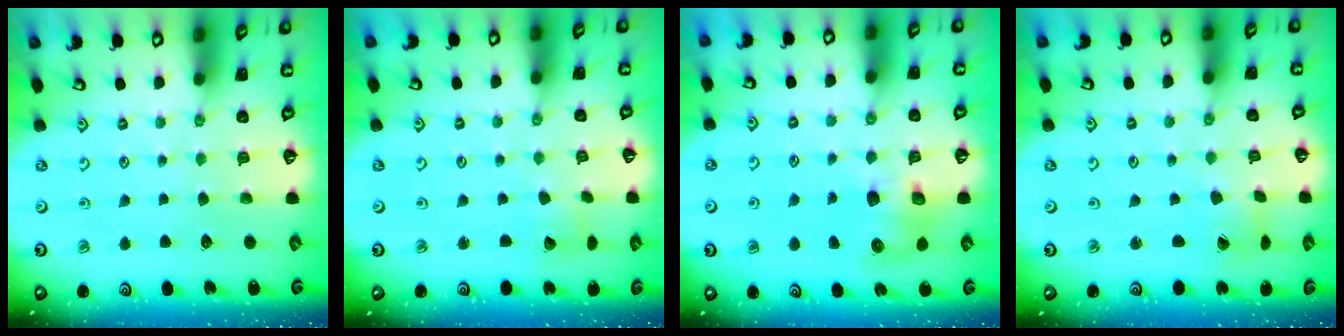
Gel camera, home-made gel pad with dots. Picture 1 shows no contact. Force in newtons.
{"total": 3.0, "press": 2.9, "slide": 0.4}
{"total": 7.3, "press": 7.2, "slide": 1.0}
{"total": 1.4, "press": 1.4, "slide": 0.2}